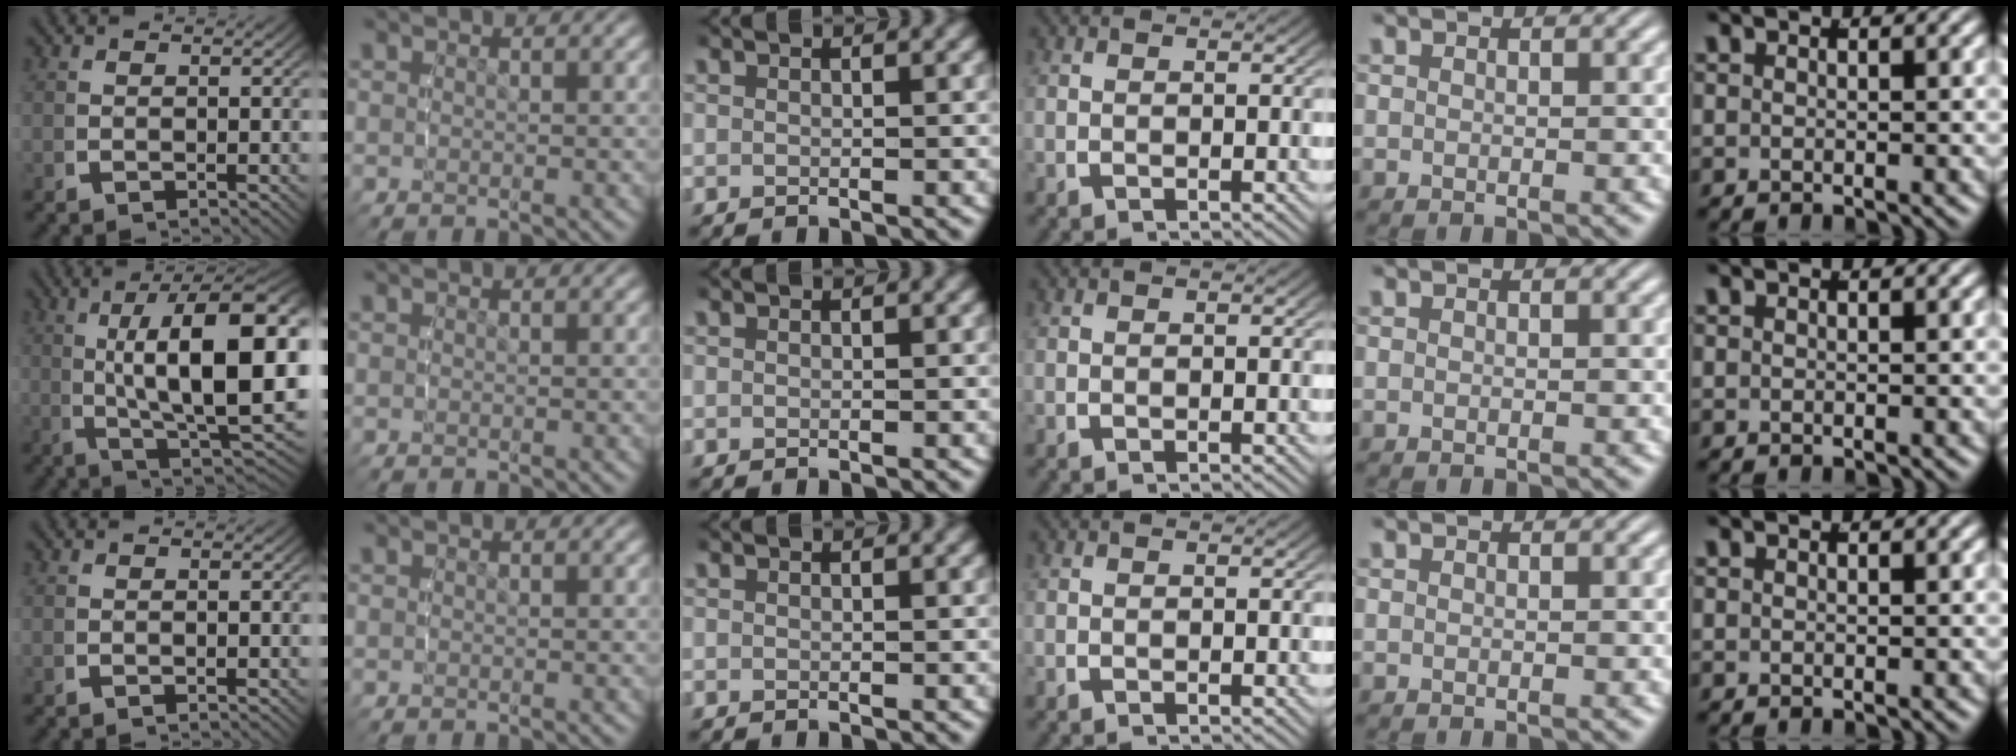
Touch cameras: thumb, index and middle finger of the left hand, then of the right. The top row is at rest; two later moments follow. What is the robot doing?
{"motion": "lift_and_place", "object": "cubes"}